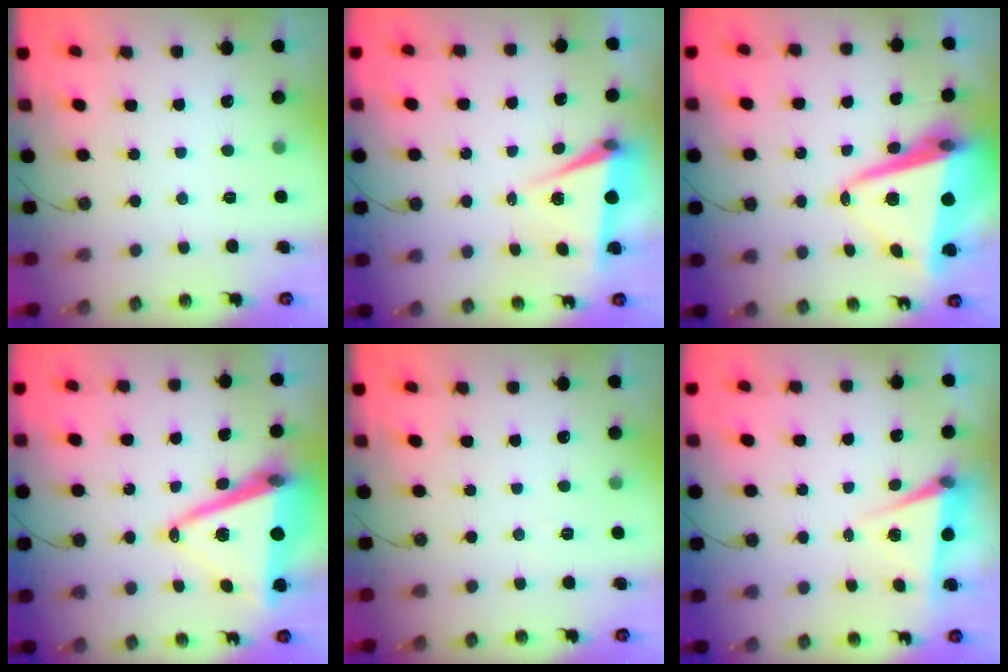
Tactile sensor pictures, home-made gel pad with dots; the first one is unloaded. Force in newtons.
{"total": 6.9, "press": 5.4, "slide": 4.3}
{"total": 13.6, "press": 13.5, "slide": 1.6}
{"total": 16.1, "press": 15.7, "slide": 3.9}
{"total": 2.9, "press": 2.2, "slide": 1.9}
{"total": 6.1, "press": 4.1, "slide": 4.4}